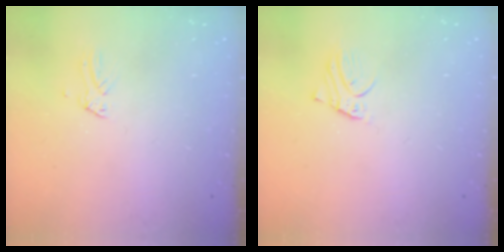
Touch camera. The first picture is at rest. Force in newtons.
{"total": 2.5, "press": 2.5, "slide": 0.2}